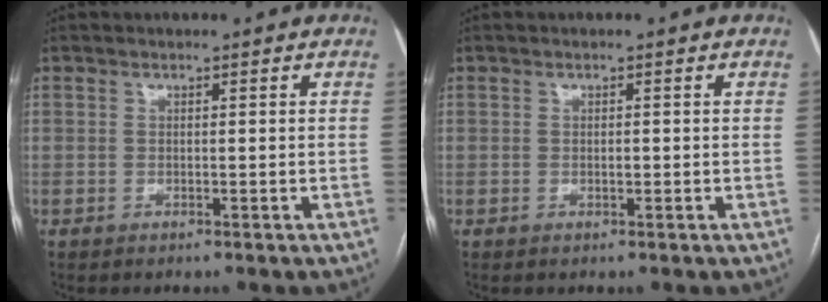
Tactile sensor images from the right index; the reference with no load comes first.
{"total": 0.7, "force": [-0.1, 0.3, 0.6], "torque": [-0.011, 0.000, -0.002]}